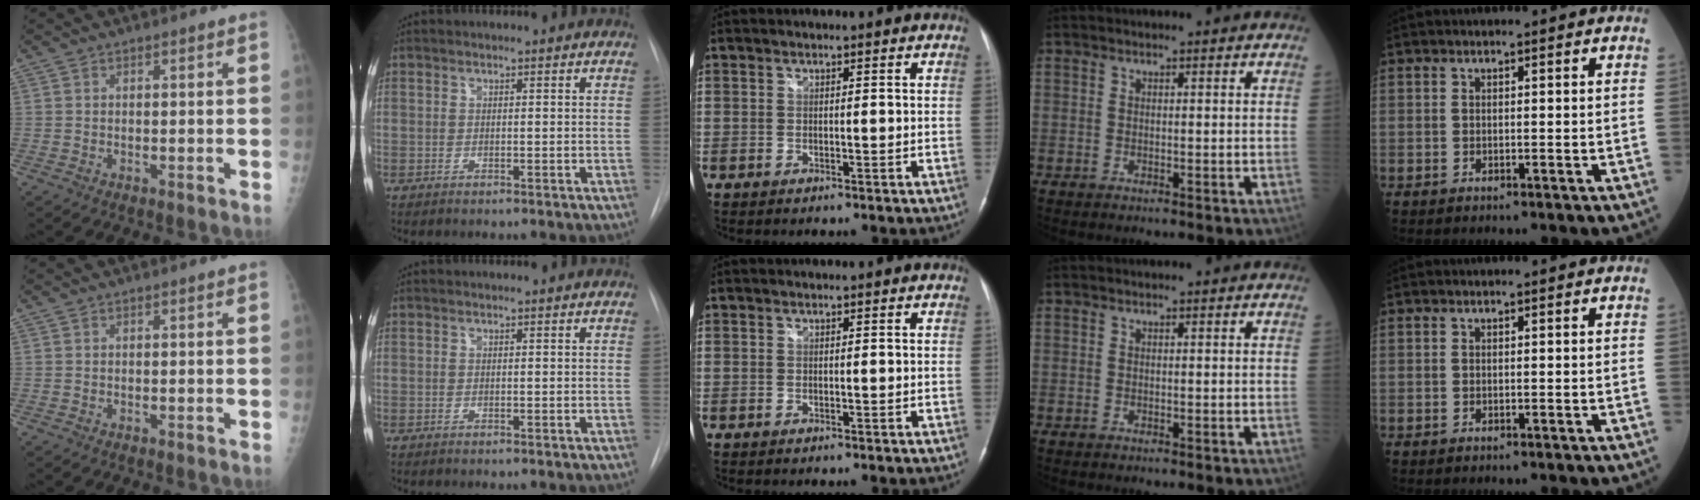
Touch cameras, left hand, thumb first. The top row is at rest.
{}